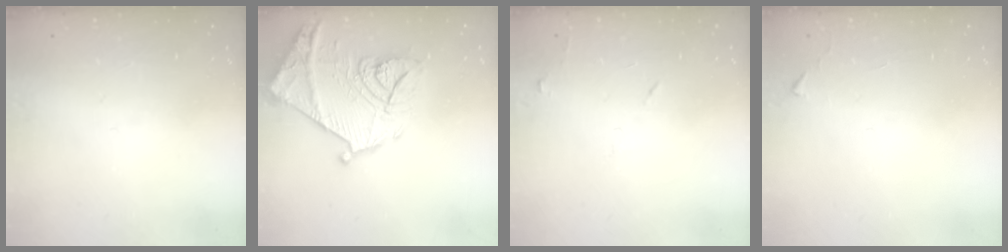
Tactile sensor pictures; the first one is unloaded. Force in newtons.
{"total": 18.1, "press": 18.0, "slide": 1.6}
{"total": 6.3, "press": 6.2, "slide": 0.7}
{"total": 2.7, "press": 2.6, "slide": 0.4}